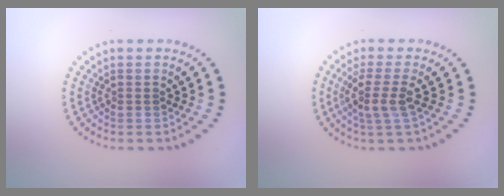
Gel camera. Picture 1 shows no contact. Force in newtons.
{"total": 2.6, "press": 2.0, "slide": 1.5}